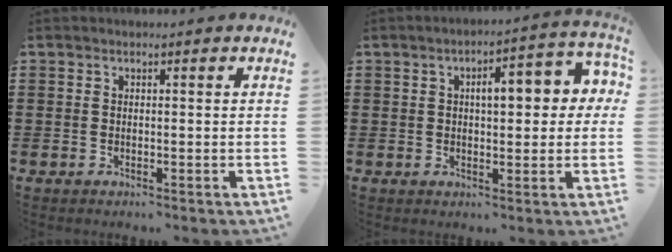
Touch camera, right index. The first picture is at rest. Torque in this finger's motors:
{"motor_torque": [1.09, -0.46, 0.42, 0.12]}